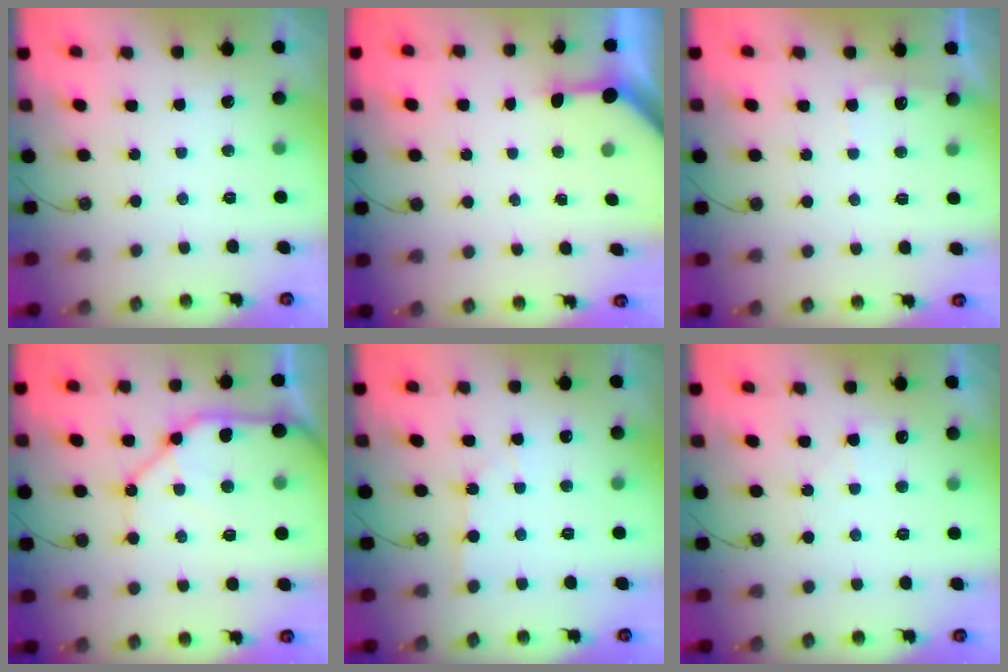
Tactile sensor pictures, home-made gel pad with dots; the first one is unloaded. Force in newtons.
{"total": 3.2, "press": 3.1, "slide": 0.4}
{"total": 3.0, "press": 3.0, "slide": 0.4}
{"total": 17.9, "press": 17.8, "slide": 2.5}
{"total": 1.8, "press": 1.8, "slide": 0.3}
{"total": 4.9, "press": 4.8, "slide": 0.8}